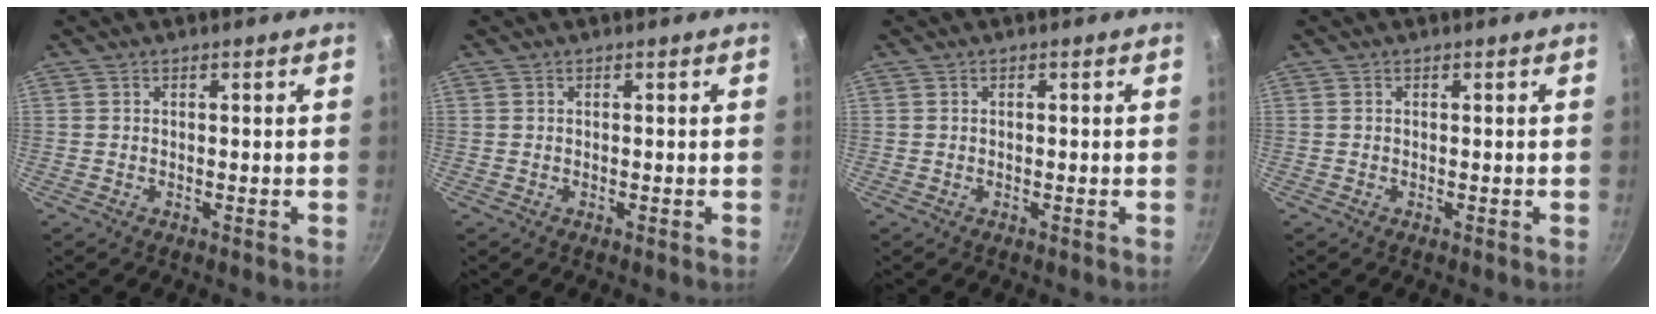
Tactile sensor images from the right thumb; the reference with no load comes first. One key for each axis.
{"total": 0.0}
{"total": 0.0}
{"total": 0.0}